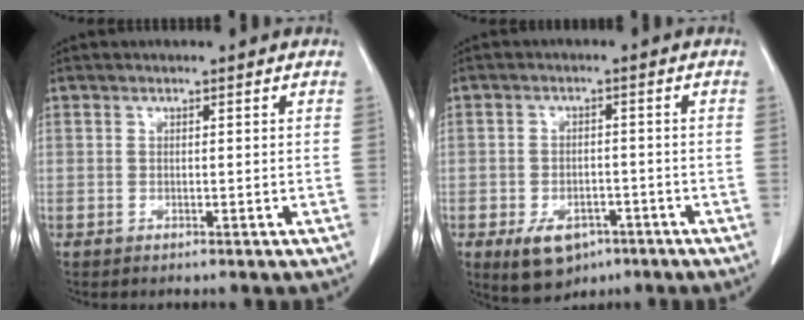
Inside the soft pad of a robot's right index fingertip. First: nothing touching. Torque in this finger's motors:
{"motor_torque": [0.65, -0.47, 0.29, 0.07]}